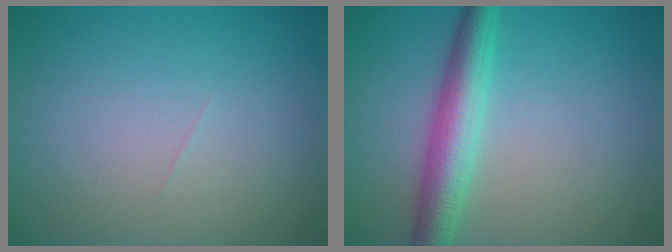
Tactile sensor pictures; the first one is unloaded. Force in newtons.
{"total": 4.7, "press": 4.7, "slide": 0.0}